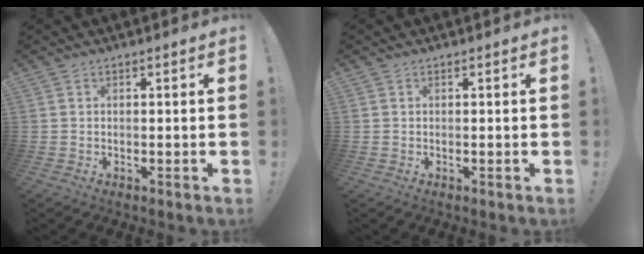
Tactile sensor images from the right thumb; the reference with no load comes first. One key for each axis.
{"total": 0.0}